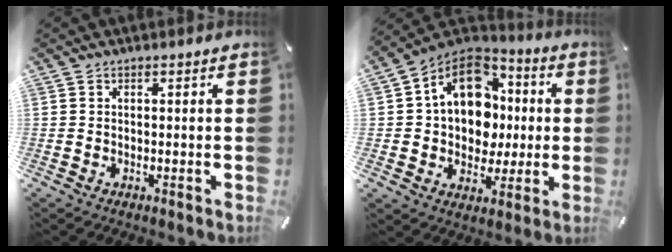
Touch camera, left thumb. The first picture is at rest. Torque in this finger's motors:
{"motor_torque": [0.74, 1.17, 0.64, 0.02, 0.17]}